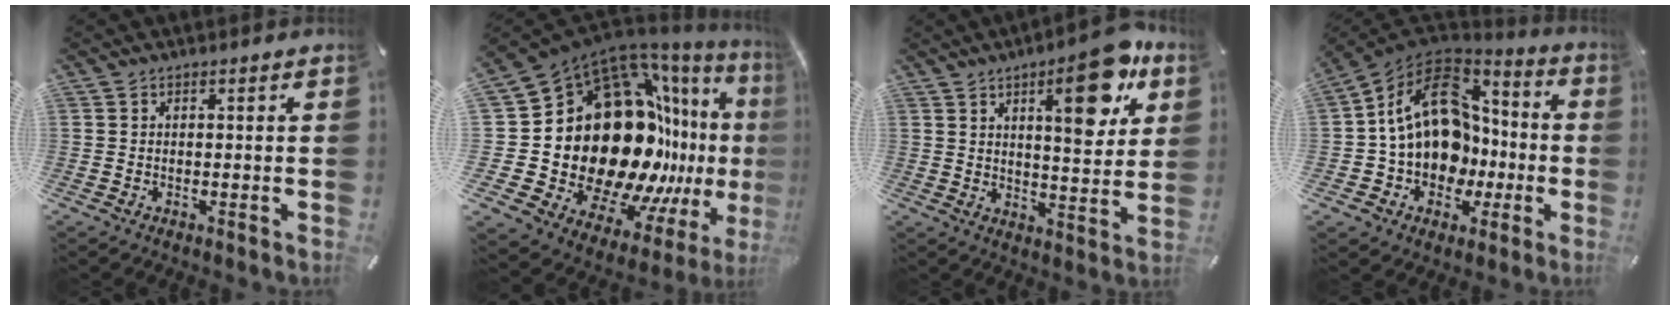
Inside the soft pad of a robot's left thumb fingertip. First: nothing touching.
{"total": 32.7, "force": [0.9, 21.5, 24.5], "torque": [-0.404, -0.126, 0.083]}
{"total": 16.1, "force": [8.1, 6.0, 12.6], "torque": [-0.156, -0.040, 0.120]}
{"total": 18.7, "force": [1.7, 15.1, 10.8], "torque": [-0.193, -0.005, 0.040]}